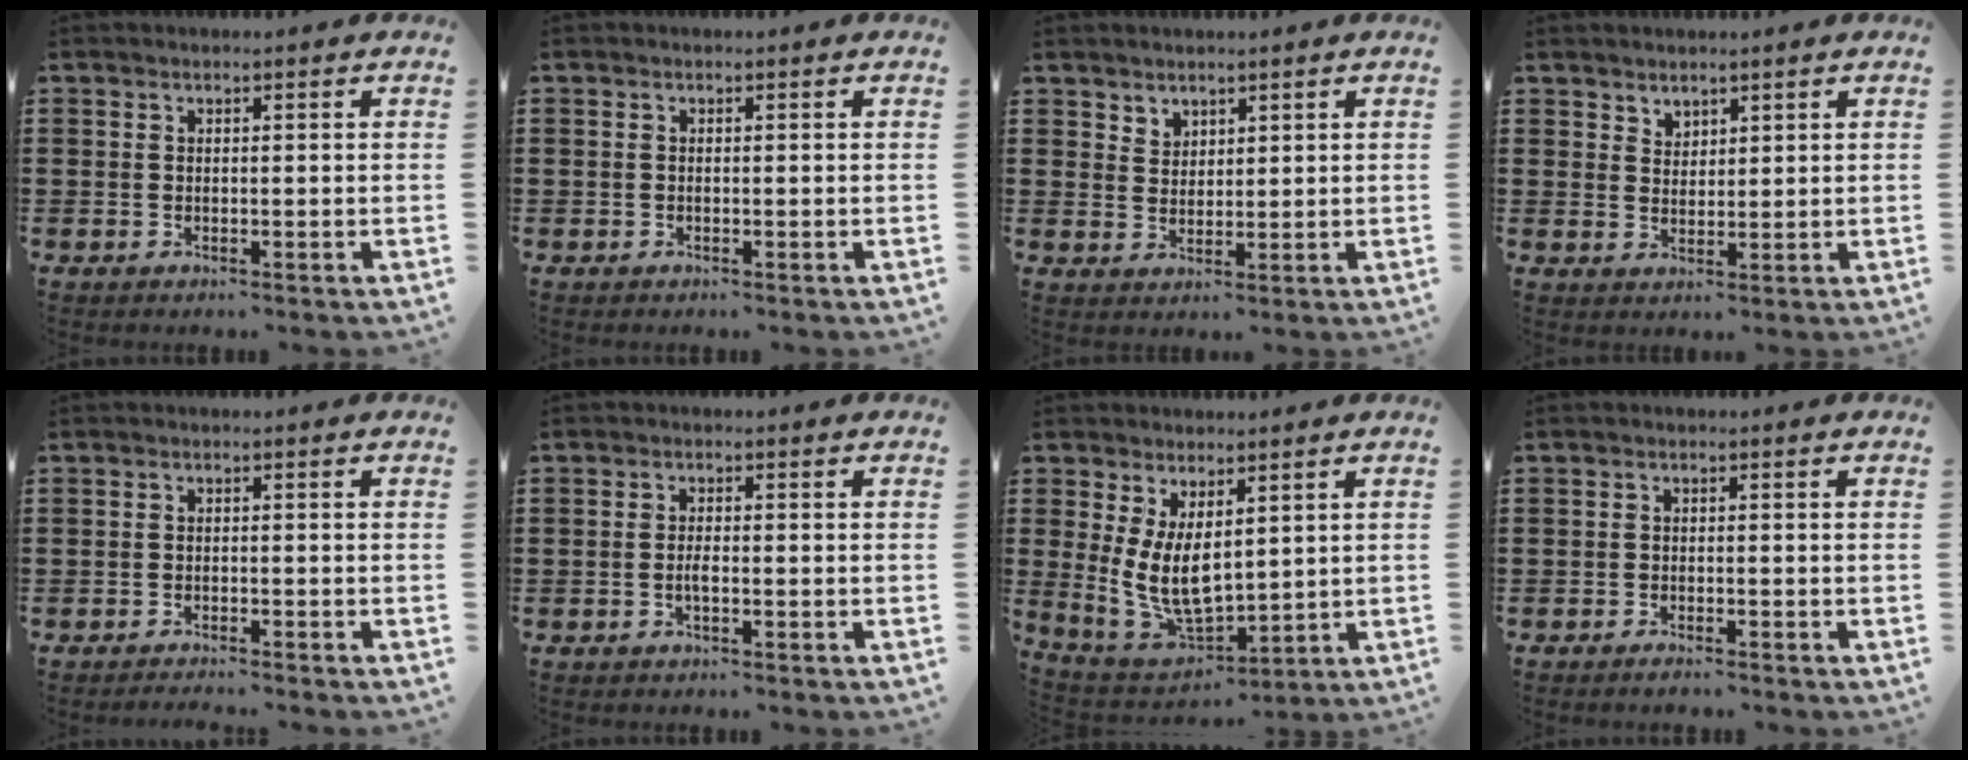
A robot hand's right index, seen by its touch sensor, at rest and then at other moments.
{"total": 0.0}
{"total": 2.7, "force": [2.2, 1.5, 0.0], "torque": [-0.006, 0.004, 0.043]}
{"total": 2.3, "force": [2.0, 1.2, -0.1], "torque": [-0.003, 0.004, 0.040]}
{"total": 1.2, "force": [-1.2, -0.2, 0.1], "torque": [-0.003, 0.002, -0.023]}
{"total": 1.5, "force": [-0.4, 0.4, 1.4], "torque": [-0.027, 0.000, -0.007]}
{"total": 8.2, "force": [1.6, 4.3, 6.8], "torque": [-0.148, -0.014, 0.030]}
{"total": 0.9, "force": [-0.9, 0.1, 0.3], "torque": [-0.008, -0.003, -0.017]}